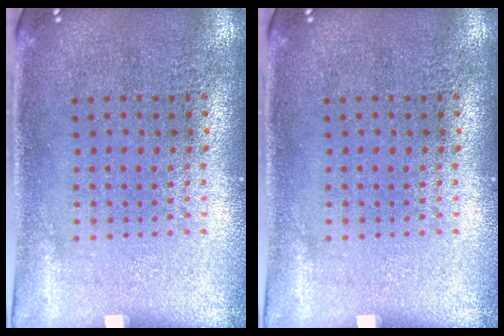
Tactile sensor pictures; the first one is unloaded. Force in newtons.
{"total": 0.0}